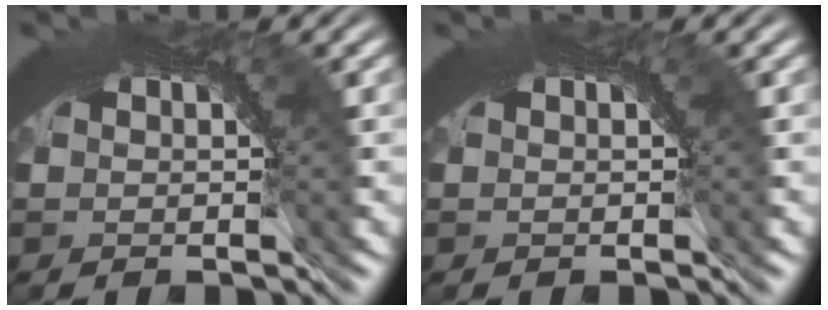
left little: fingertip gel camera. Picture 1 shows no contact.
{"total": 0.0}